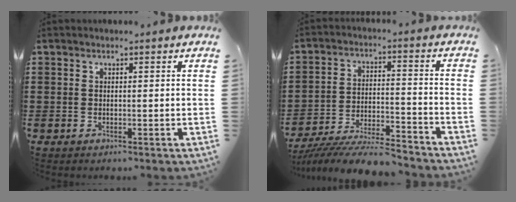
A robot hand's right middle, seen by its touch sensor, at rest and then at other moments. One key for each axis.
{"total": 8.7, "fx": -8.3, "fy": 0.6, "fz": 2.7, "tx": -0.047, "ty": 0.011, "tz": -0.160}